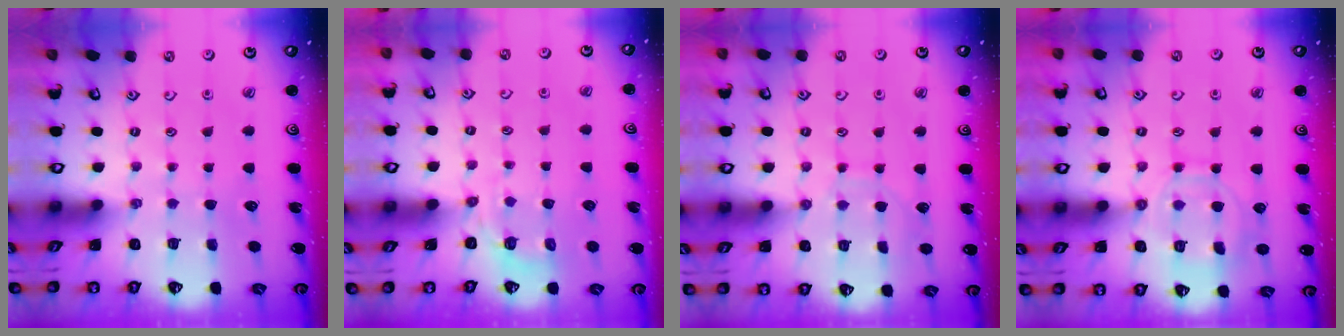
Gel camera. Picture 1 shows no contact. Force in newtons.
{"total": 2.8, "press": 2.2, "slide": 1.8}
{"total": 5.7, "press": 5.7, "slide": 0.4}
{"total": 10.9, "press": 10.9, "slide": 1.0}